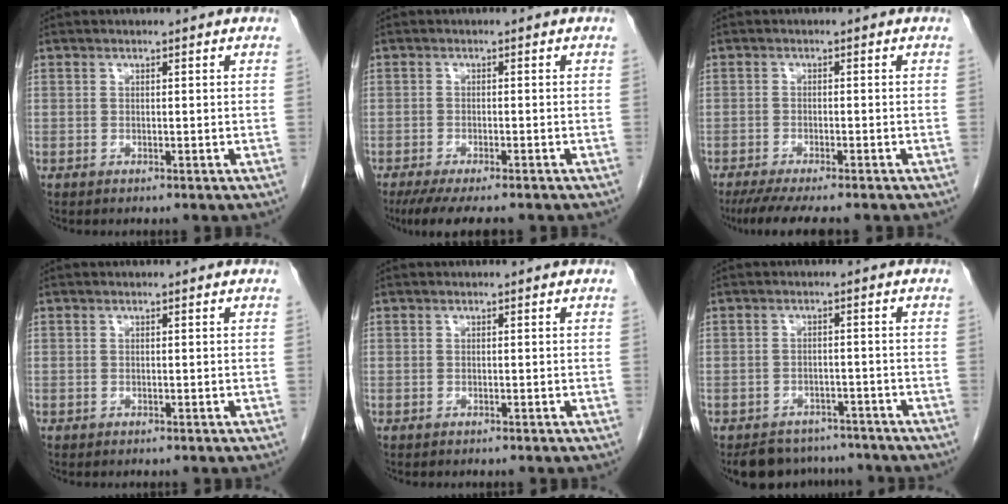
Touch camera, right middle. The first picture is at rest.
{"total": 8.7, "force": [-7.2, 1.5, 4.7], "torque": [-0.065, -0.015, -0.108]}
{"total": 9.0, "force": [-7.5, 1.0, 4.7], "torque": [-0.068, -0.017, -0.115]}
{"total": 0.0}
{"total": 0.0}
{"total": 8.1, "force": [-7.3, 3.4, 1.0], "torque": [-0.006, 0.004, -0.095]}